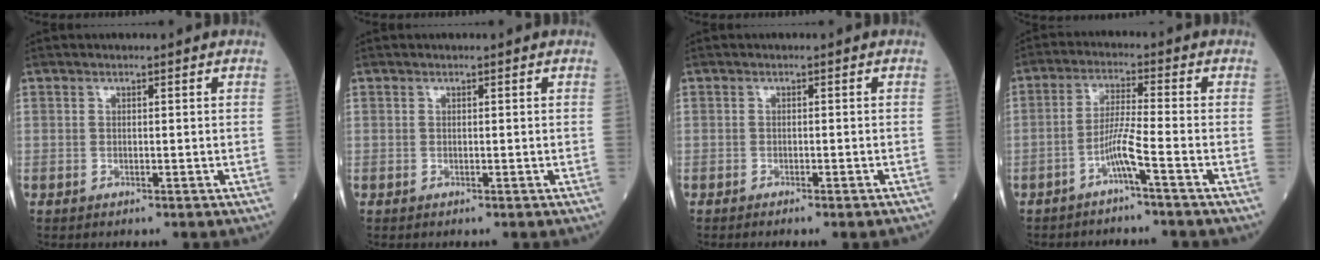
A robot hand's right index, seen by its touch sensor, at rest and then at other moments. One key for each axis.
{"total": 0.0}
{"total": 2.9, "fx": -2.5, "fy": -0.2, "fz": 1.5, "tx": -0.015, "ty": -0.001, "tz": -0.031}
{"total": 4.5, "fx": -2.6, "fy": -0.9, "fz": 3.6, "tx": -0.071, "ty": 0.008, "tz": -0.055}